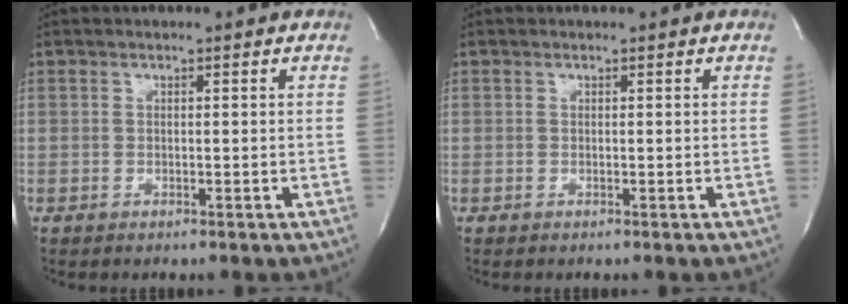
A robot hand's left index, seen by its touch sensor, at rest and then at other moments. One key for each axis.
{"total": 0.0}